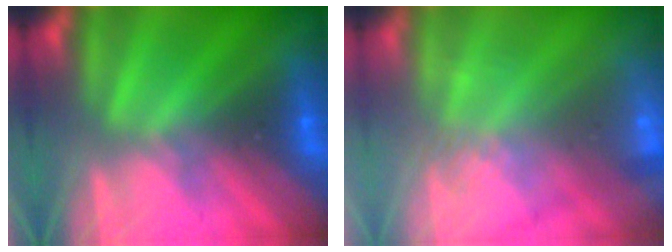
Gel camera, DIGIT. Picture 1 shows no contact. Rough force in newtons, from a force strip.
{"total": 3.0}